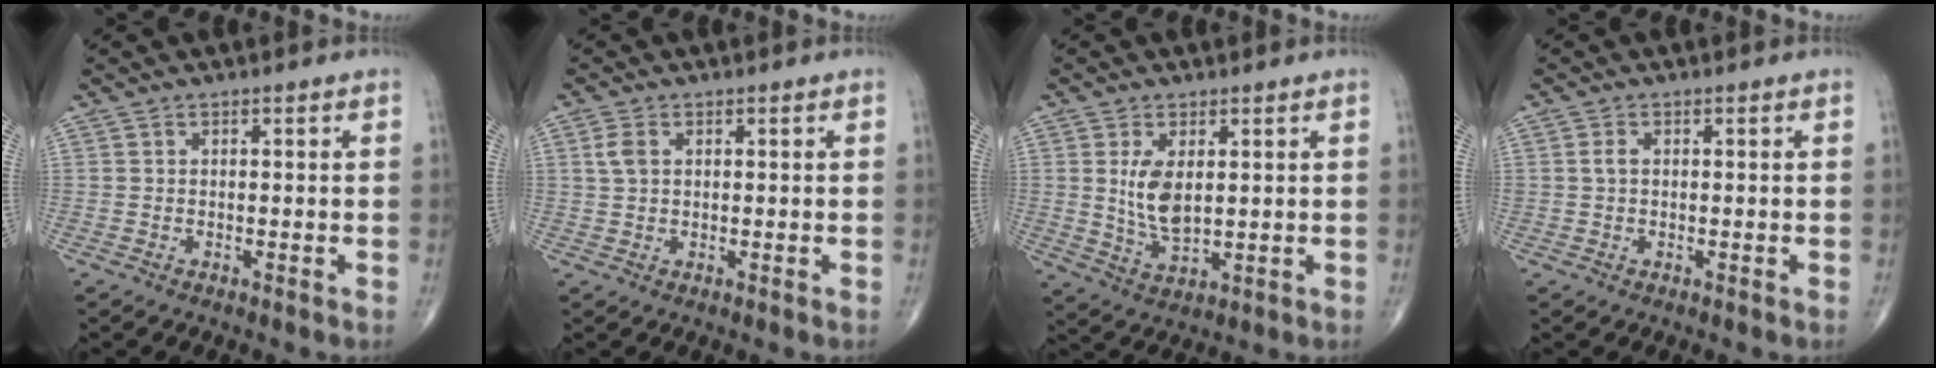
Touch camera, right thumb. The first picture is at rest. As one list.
[{"total": 2.7, "force": [0.8, 1.7, 1.9], "torque": [-0.044, 0.005, 0.017]}, {"total": 7.2, "force": [1.4, 3.6, 6.0], "torque": [-0.107, -0.016, 0.038]}, {"total": 1.5, "force": [0.2, 1.0, 1.1], "torque": [-0.020, 0.003, 0.004]}]